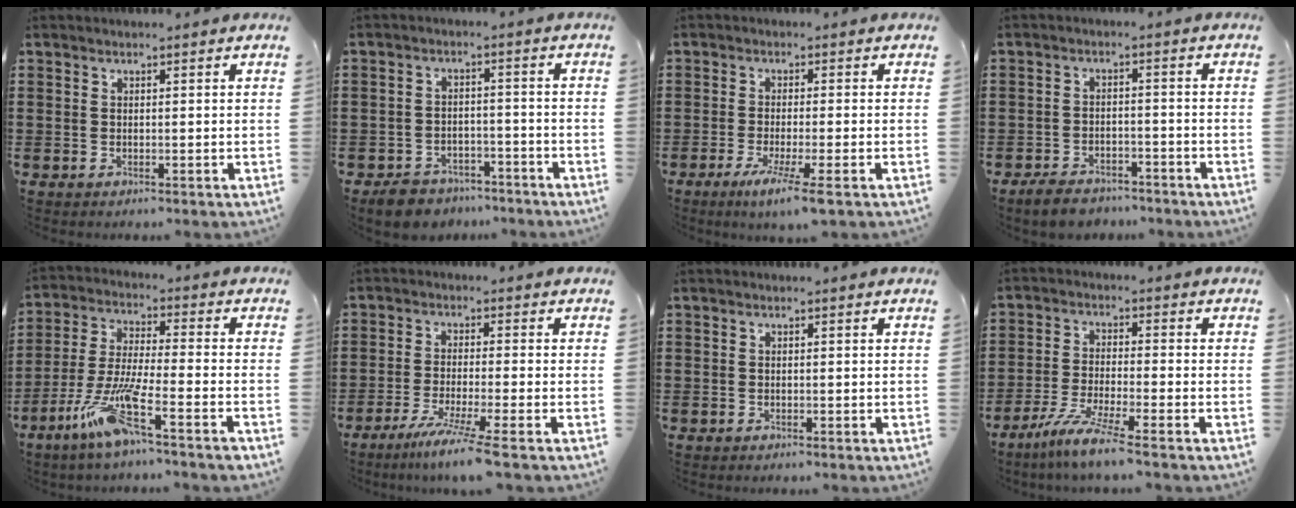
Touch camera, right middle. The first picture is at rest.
{"total": 4.2, "force": [-4.0, 1.1, 0.3], "torque": [-0.016, 0.010, -0.086]}
{"total": 4.8, "force": [-2.7, -0.4, 4.0], "torque": [-0.077, -0.020, -0.048]}
{"total": 3.6, "force": [-3.4, 1.0, 0.6], "torque": [-0.020, 0.008, -0.072]}
{"total": 10.1, "force": [-5.8, 1.3, 8.2], "torque": [-0.181, -0.013, -0.115]}
{"total": 5.5, "force": [-4.0, -0.9, 3.6], "torque": [-0.069, -0.021, -0.075]}
{"total": 0.0}
{"total": 6.1, "force": [-4.6, -0.3, 3.9], "torque": [-0.089, -0.020, -0.090]}